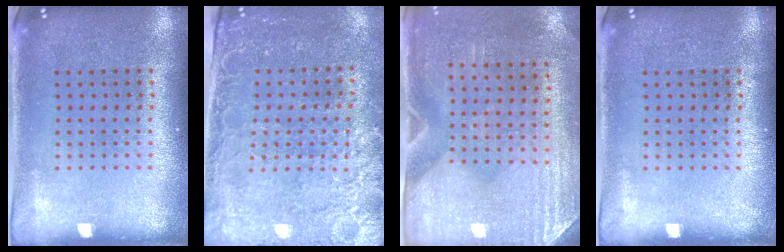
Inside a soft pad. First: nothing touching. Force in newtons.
{"total": 2.8, "press": 2.6, "slide": 1.1}
{"total": 2.9, "press": 2.5, "slide": 1.4}
{"total": 0.0}